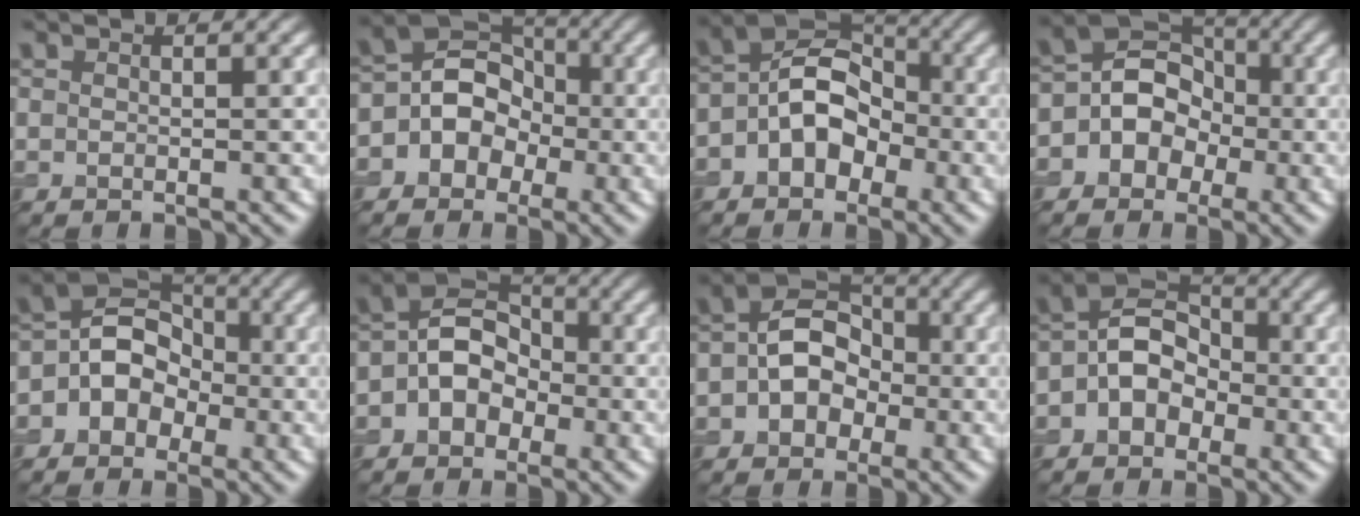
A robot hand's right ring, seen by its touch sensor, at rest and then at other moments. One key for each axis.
{"total": 6.9, "fx": -1.0, "fy": 6.2, "fz": 2.9, "tx": -0.026, "ty": 0.031, "tz": -0.045}
{"total": 6.1, "fx": -1.6, "fy": 4.3, "fz": 4.0, "tx": -0.044, "ty": 0.013, "tz": -0.040}
{"total": 6.8, "fx": -0.9, "fy": 6.1, "fz": 2.9, "tx": -0.024, "ty": 0.030, "tz": -0.043}
{"total": 6.2, "fx": -1.0, "fy": 5.4, "fz": 3.0, "tx": -0.018, "ty": 0.025, "tz": -0.042}
{"total": 5.2, "fx": -1.0, "fy": 4.0, "fz": 3.1, "tx": -0.029, "ty": 0.013, "tz": -0.026}
{"total": 5.4, "fx": -0.6, "fy": 4.2, "fz": 3.3, "tx": -0.028, "ty": 0.010, "tz": -0.019}
{"total": 4.9, "fx": -1.1, "fy": 3.8, "fz": 3.0, "tx": -0.031, "ty": 0.012, "tz": -0.029}